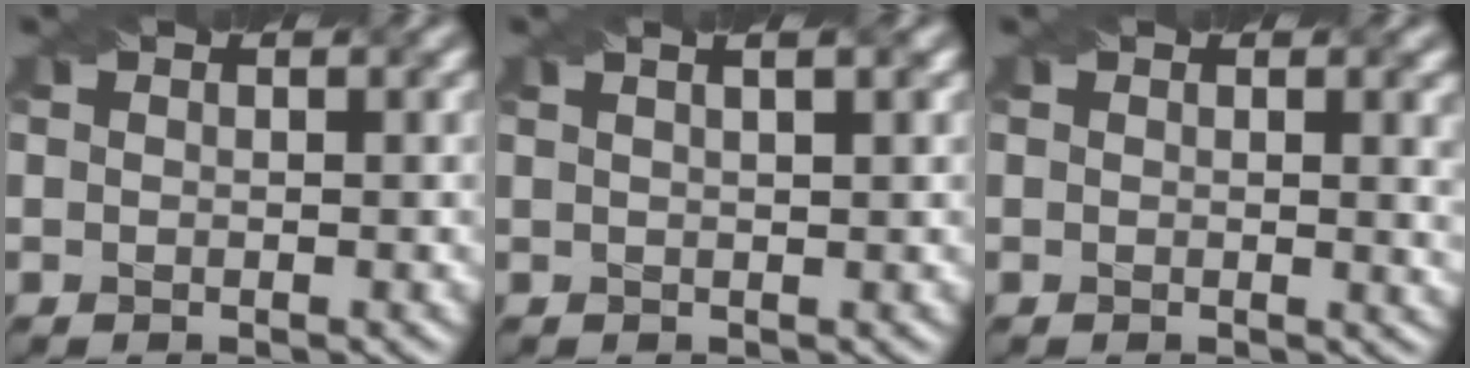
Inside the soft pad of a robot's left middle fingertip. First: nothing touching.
{"total": 5.1, "force": [2.4, 2.6, 3.7], "torque": [-0.008, 0.041, -0.006]}
{"total": 2.6, "force": [0.7, 0.9, 2.3], "torque": [-0.019, 0.000, 0.010]}